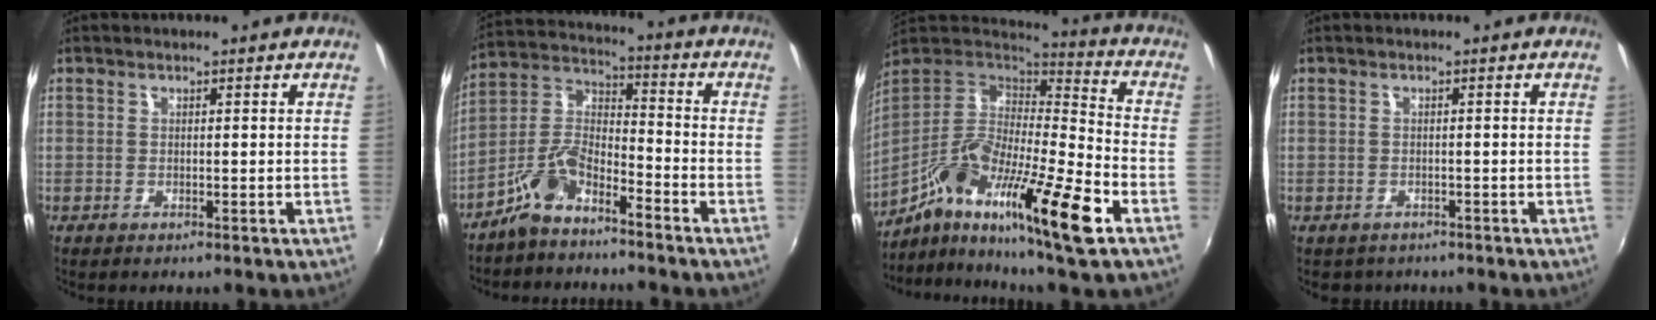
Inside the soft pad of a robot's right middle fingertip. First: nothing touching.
{"total": 8.3, "force": [-5.9, 2.8, 5.2], "torque": [-0.123, 0.022, -0.118]}
{"total": 21.7, "force": [-10.9, 3.1, 18.5], "torque": [-0.323, -0.026, -0.203]}
{"total": 2.1, "force": [-1.5, 1.4, 0.3], "torque": [-0.012, -0.006, -0.020]}